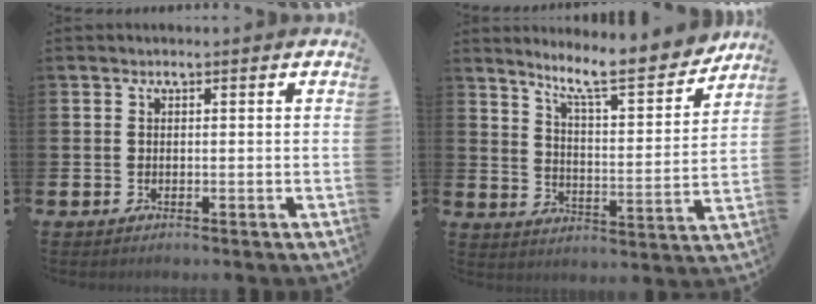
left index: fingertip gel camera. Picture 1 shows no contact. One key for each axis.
{"total": 9.9, "fx": 8.9, "fy": 1.3, "fz": 4.2, "tx": -0.093, "ty": -0.062, "tz": 0.149}